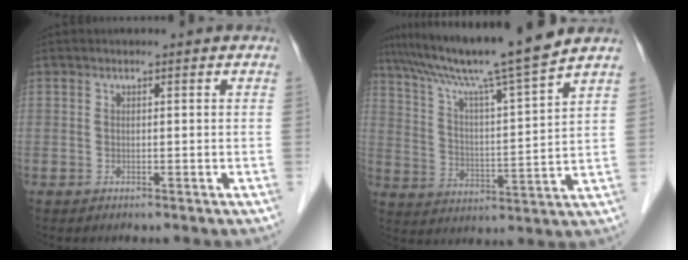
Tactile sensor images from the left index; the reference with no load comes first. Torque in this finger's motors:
{"motor_torque": [1.04, -1.09, 0.70, 0.21]}